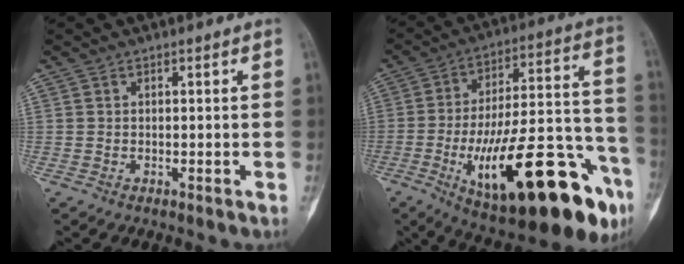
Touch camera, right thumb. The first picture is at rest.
{"total": 32.3, "force": [-13.7, 10.7, 27.2], "torque": [-0.360, 0.061, -0.193]}